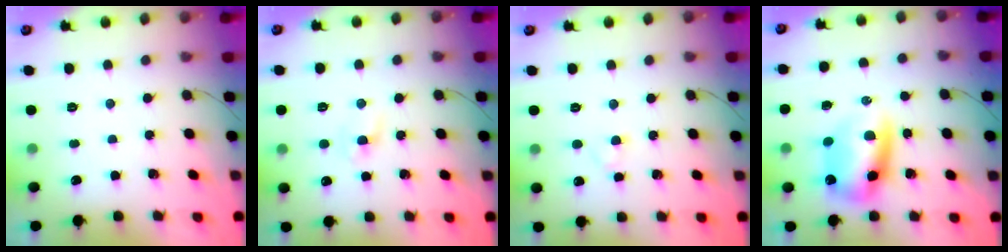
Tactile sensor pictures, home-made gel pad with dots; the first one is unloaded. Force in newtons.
{"total": 1.9, "press": 1.8, "slide": 0.8}
{"total": 1.9, "press": 1.7, "slide": 0.9}
{"total": 9.8, "press": 9.5, "slide": 2.6}